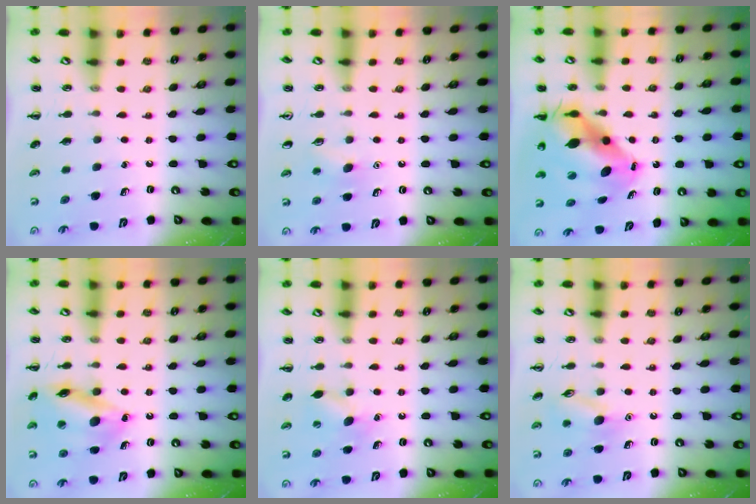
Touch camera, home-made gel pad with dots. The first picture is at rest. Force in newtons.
{"total": 5.2, "press": 5.0, "slide": 1.4}
{"total": 11.4, "press": 11.0, "slide": 2.8}
{"total": 15.4, "press": 15.3, "slide": 1.5}
{"total": 6.2, "press": 6.0, "slide": 1.4}
{"total": 9.7, "press": 9.6, "slide": 1.0}